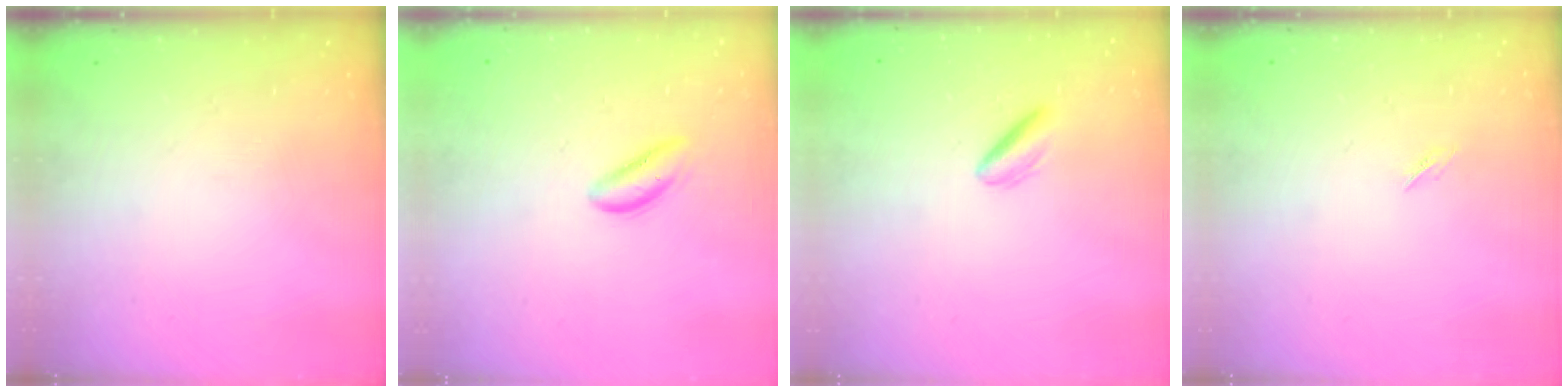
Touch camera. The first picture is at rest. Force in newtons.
{"total": 2.2, "press": 2.2, "slide": 0.4}
{"total": 3.0, "press": 2.8, "slide": 1.2}
{"total": 1.2, "press": 1.1, "slide": 0.4}